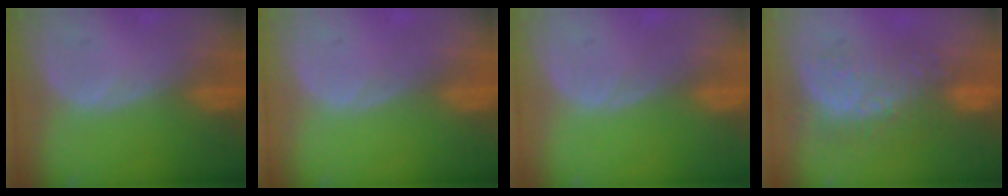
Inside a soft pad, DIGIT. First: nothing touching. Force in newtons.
{"total": 0.0}
{"total": 0.0}
{"total": 9.4, "press": 8.5, "slide": 4.0}